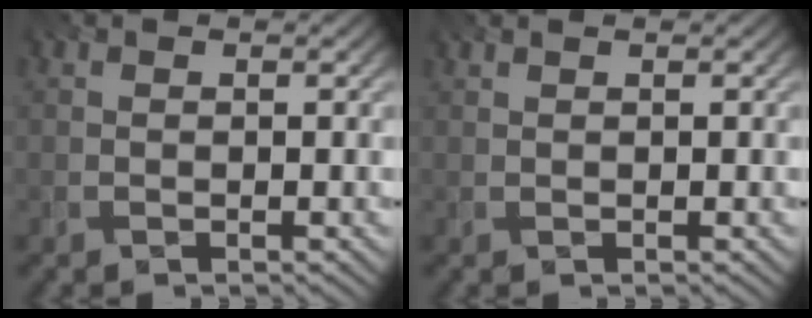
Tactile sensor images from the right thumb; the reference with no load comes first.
{"total": 0.5, "force": [0.5, -0.1, 0.2], "torque": [-0.004, 0.000, 0.010]}